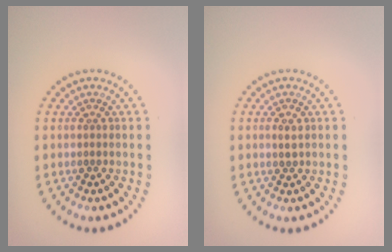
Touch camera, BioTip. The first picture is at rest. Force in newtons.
{"total": 1.1, "press": 1.0, "slide": 0.4}